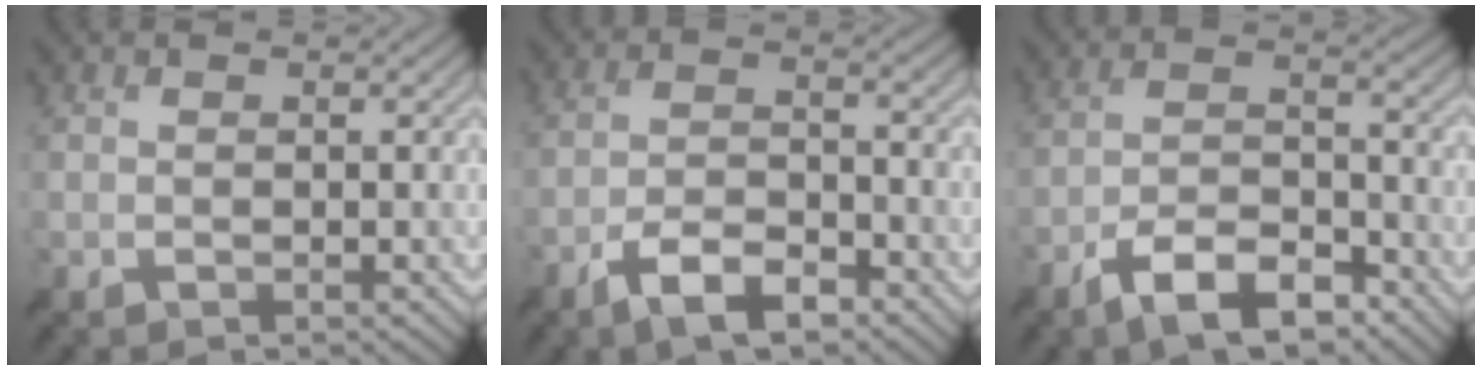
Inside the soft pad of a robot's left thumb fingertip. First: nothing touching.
{"total": 6.5, "force": [-4.6, 2.0, 4.1], "torque": [-0.081, 0.000, -0.086]}
{"total": 8.8, "force": [-6.2, 3.0, 5.5], "torque": [-0.095, -0.001, -0.121]}